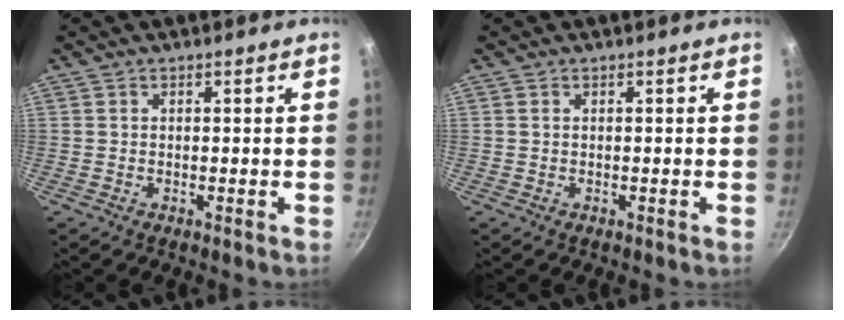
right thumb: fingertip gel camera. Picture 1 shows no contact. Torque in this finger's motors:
{"motor_torque": [0.01, 0.17, -0.06, 0.01, 0.03]}